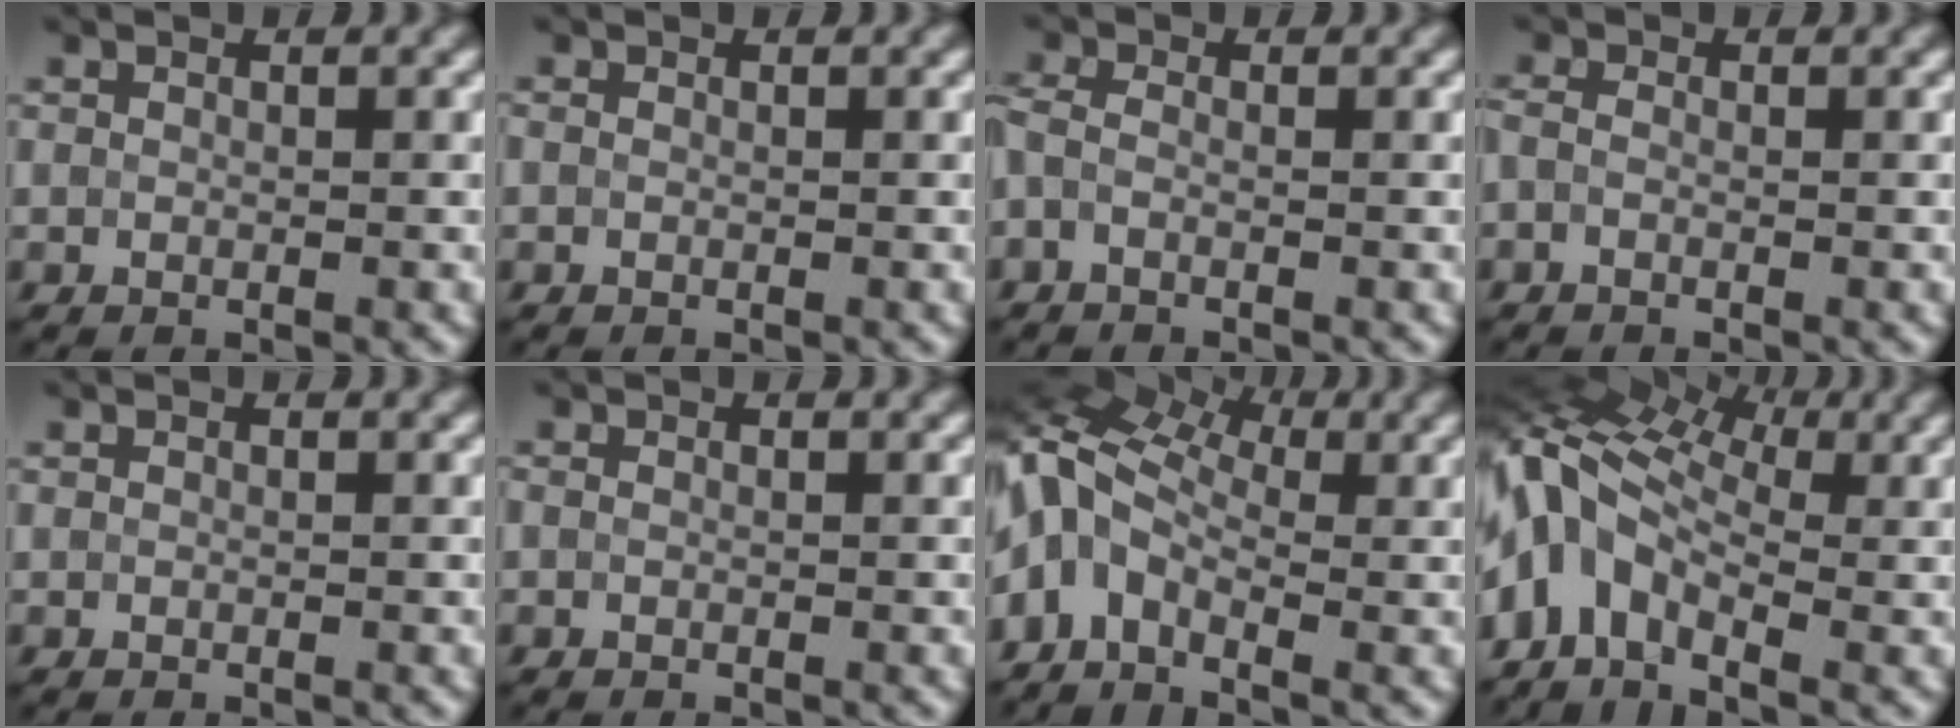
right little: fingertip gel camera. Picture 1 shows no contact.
{"total": 0.0}
{"total": 1.5, "force": [-0.7, 0.7, 1.1], "torque": [-0.023, -0.003, -0.020]}
{"total": 0.9, "force": [-0.5, 0.4, 0.7], "torque": [-0.016, -0.006, -0.014]}
{"total": 0.0}
{"total": 0.0}
{"total": 8.5, "force": [0.0, 5.6, 6.4], "torque": [-0.143, 0.011, -0.017]}
{"total": 9.2, "force": [-0.9, 6.0, 6.9], "torque": [-0.145, 0.011, -0.039]}